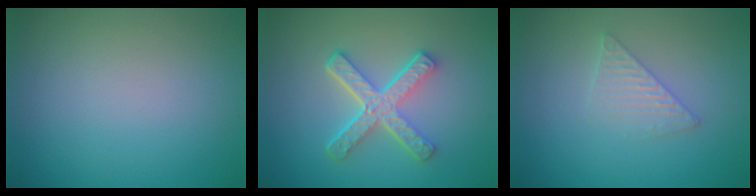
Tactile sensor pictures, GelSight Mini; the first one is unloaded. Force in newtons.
{"total": 5.2, "press": 3.8, "slide": 3.6}
{"total": 2.0, "press": 2.0, "slide": 0.2}